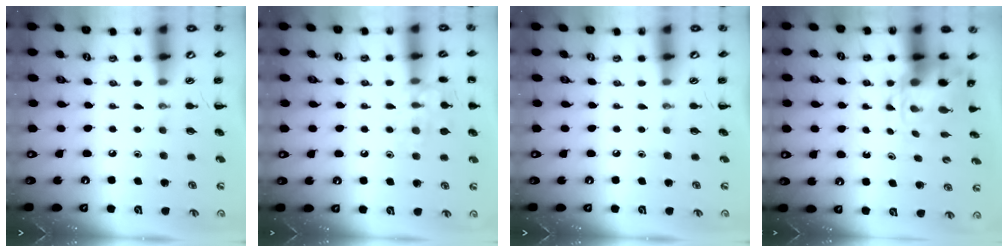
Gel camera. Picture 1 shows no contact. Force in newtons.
{"total": 12.0, "press": 11.9, "slide": 0.7}
{"total": 0.0}
{"total": 4.9, "press": 4.8, "slide": 0.8}